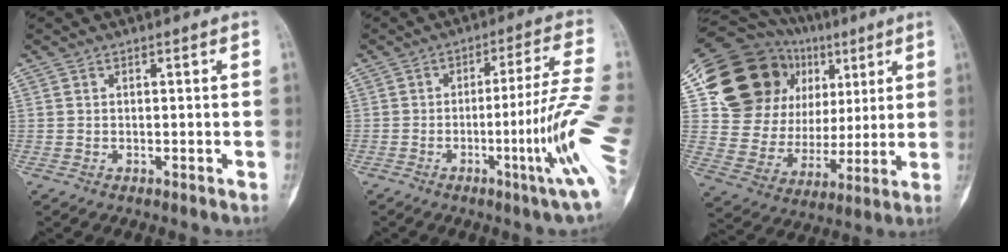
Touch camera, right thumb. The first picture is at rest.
{"total": 16.4, "force": [-4.6, -0.7, 15.7], "torque": [-0.225, 0.009, -0.071]}
{"total": 25.5, "force": [9.4, 19.5, 13.5], "torque": [-0.180, 0.027, 0.181]}